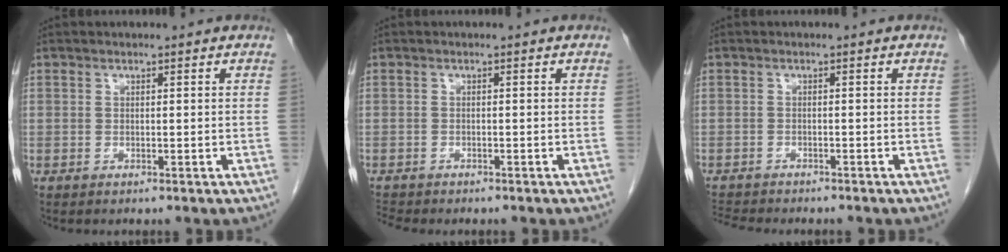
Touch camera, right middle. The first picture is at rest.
{"total": 2.2, "force": [-2.2, 0.4, 0.4], "torque": [-0.011, -0.008, -0.034]}
{"total": 5.3, "force": [-5.0, 0.9, 1.5], "torque": [-0.025, -0.010, -0.078]}